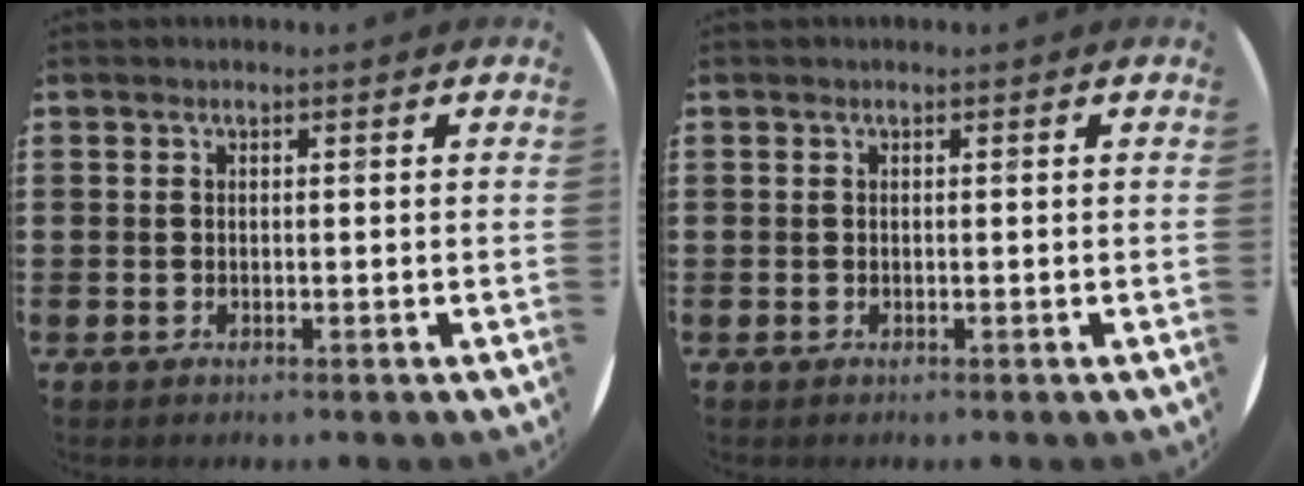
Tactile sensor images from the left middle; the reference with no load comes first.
{"total": 0.0}